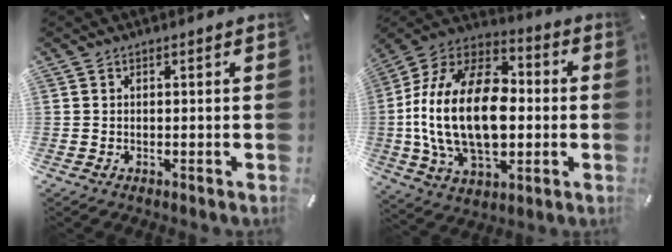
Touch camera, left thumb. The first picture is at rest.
{"total": 26.5, "force": [-1.7, 16.5, 20.7], "torque": [-0.435, 0.006, -0.028]}